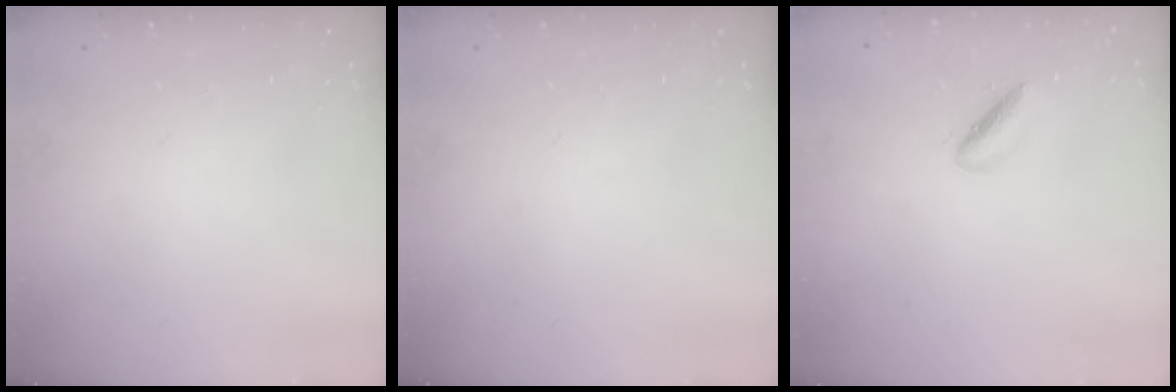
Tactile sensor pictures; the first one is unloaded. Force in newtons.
{"total": 0.0}
{"total": 2.3, "press": 2.2, "slide": 0.4}